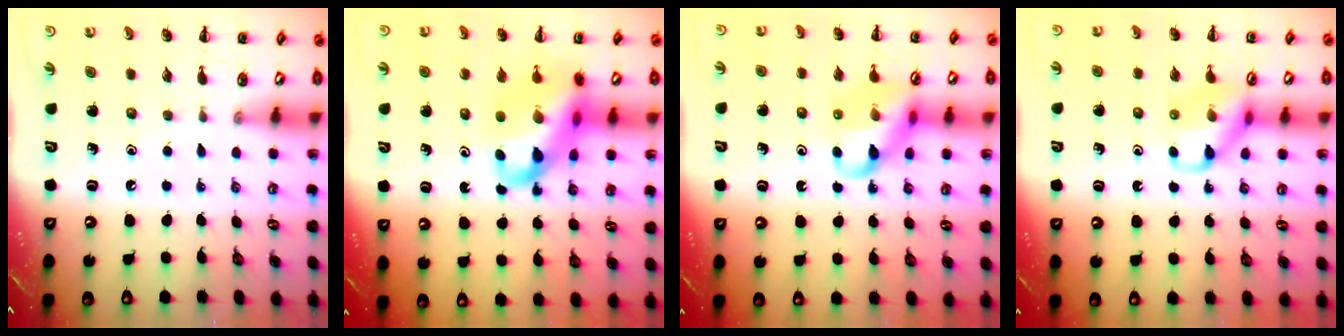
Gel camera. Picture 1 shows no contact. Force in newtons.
{"total": 15.9, "press": 15.4, "slide": 3.9}
{"total": 12.4, "press": 12.2, "slide": 2.0}
{"total": 10.5, "press": 10.5, "slide": 0.7}